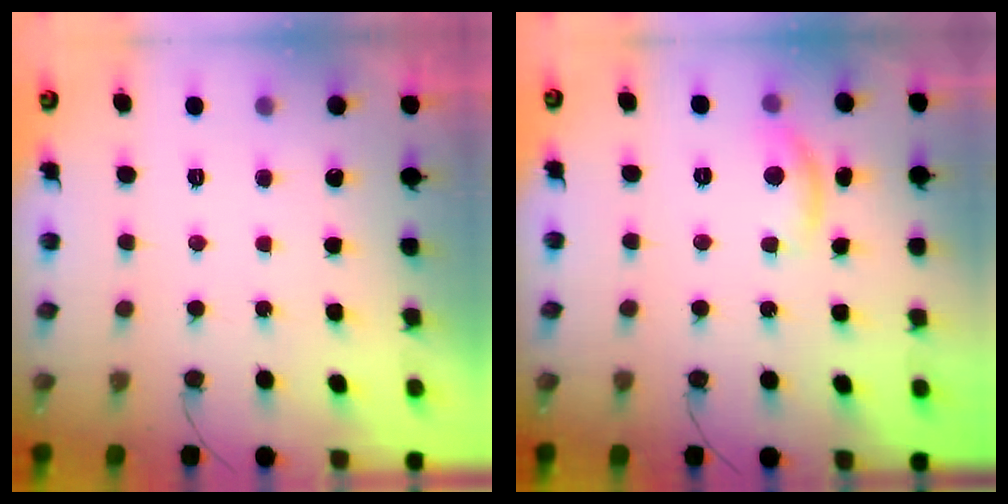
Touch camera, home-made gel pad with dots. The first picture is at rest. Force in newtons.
{"total": 7.3, "press": 7.3, "slide": 0.1}